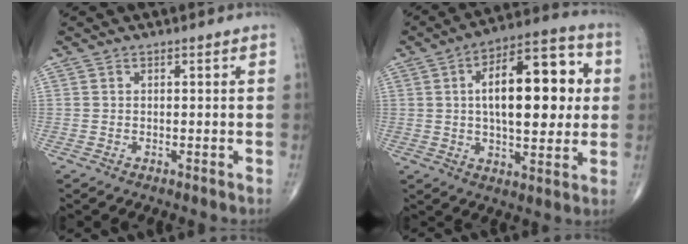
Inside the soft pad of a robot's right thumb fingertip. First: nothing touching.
{"total": 19.8, "force": [2.9, 9.0, 17.4], "torque": [-0.233, 0.015, 0.039]}